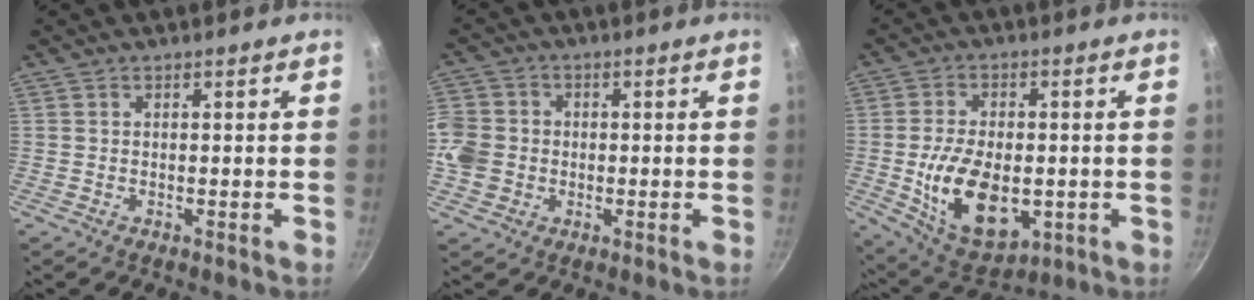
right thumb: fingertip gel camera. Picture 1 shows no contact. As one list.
[{"total": 8.2, "force": [-1.2, 7.4, 3.3], "torque": [-0.055, 0.015, -0.037]}, {"total": 16.1, "force": [-2.3, 9.6, 12.7], "torque": [-0.204, -0.006, -0.024]}]